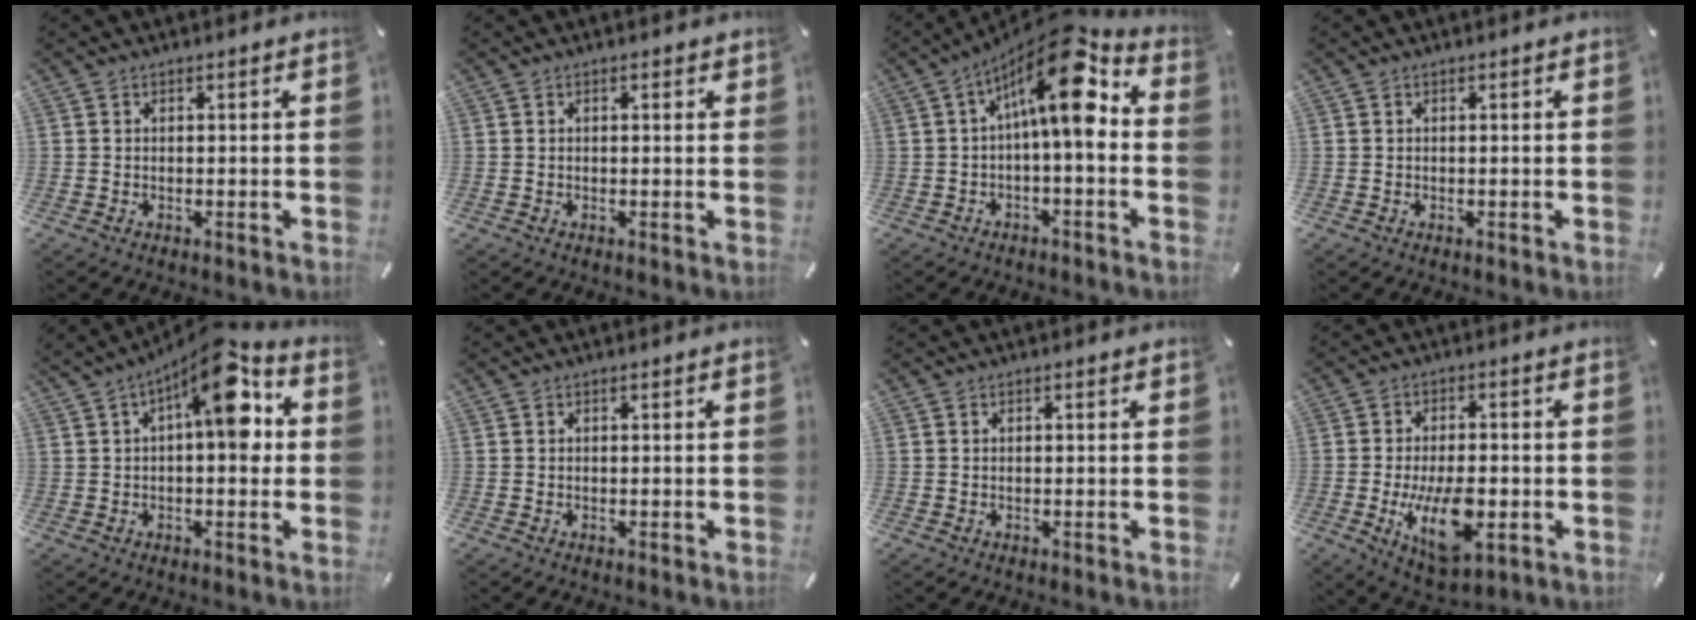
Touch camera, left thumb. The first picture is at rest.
{"total": 0.6, "force": [0.1, 0.4, 0.4], "torque": [-0.002, 0.000, 0.000]}
{"total": 14.9, "force": [4.6, 5.3, 13.1], "torque": [-0.212, -0.029, 0.071]}
{"total": 0.0}
{"total": 13.4, "force": [4.2, 5.5, 11.5], "torque": [-0.150, -0.032, 0.064]}
{"total": 0.0}
{"total": 0.0}
{"total": 13.6, "force": [-3.4, 7.0, 11.1], "torque": [-0.198, -0.008, -0.057]}